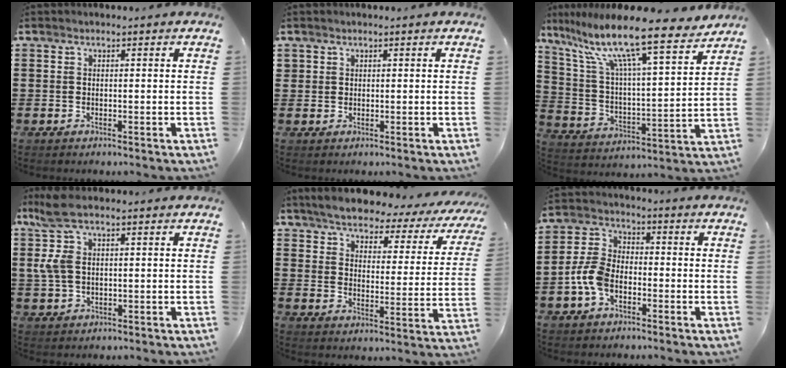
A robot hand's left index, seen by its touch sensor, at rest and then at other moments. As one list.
[{"total": 0.9, "force": [0.6, 0.7, 0.1], "torque": [-0.005, 0.004, 0.013]}, {"total": 13.3, "force": [10.6, 0.9, 8.0], "torque": [-0.185, -0.069, 0.175]}, {"total": 6.6, "force": [2.0, 2.8, 5.6], "torque": [-0.149, -0.002, 0.024]}, {"total": 4.6, "force": [4.3, 0.7, 1.4], "torque": [-0.053, -0.030, 0.068]}, {"total": 6.1, "force": [-2.4, 3.7, 4.1], "torque": [-0.115, 0.003, -0.056]}]